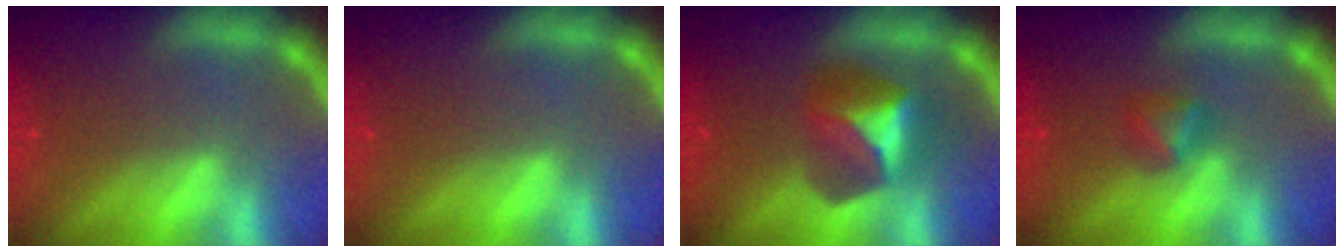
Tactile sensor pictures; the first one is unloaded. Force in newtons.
{"total": 0.0}
{"total": 4.9}
{"total": 1.9}